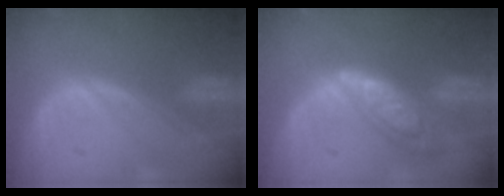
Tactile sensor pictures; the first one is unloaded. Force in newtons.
{"total": 7.4, "press": 7.4, "slide": 0.5}